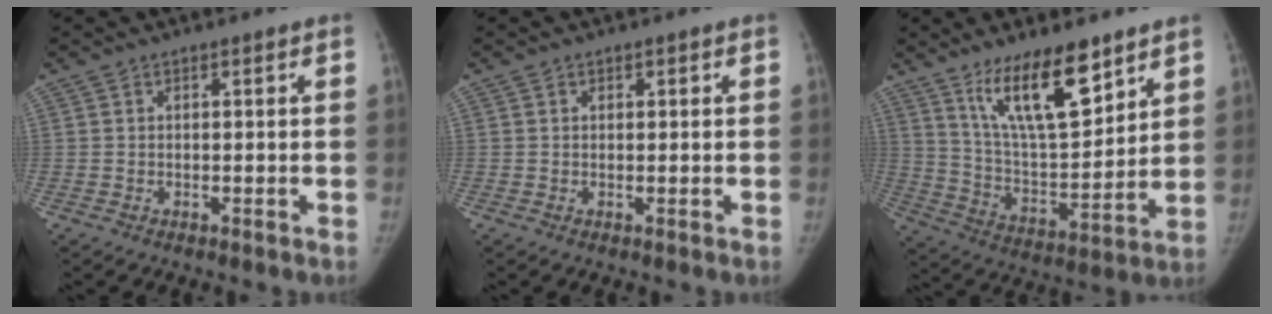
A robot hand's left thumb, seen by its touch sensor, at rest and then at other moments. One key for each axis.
{"total": 0.7, "fx": 0.3, "fy": 0.6, "fz": 0.1, "tx": 0.009, "ty": 0.000, "tz": 0.003}
{"total": 16.6, "fx": 10.6, "fy": 5.4, "fz": 11.5, "tx": -0.167, "ty": -0.064, "tz": 0.202}